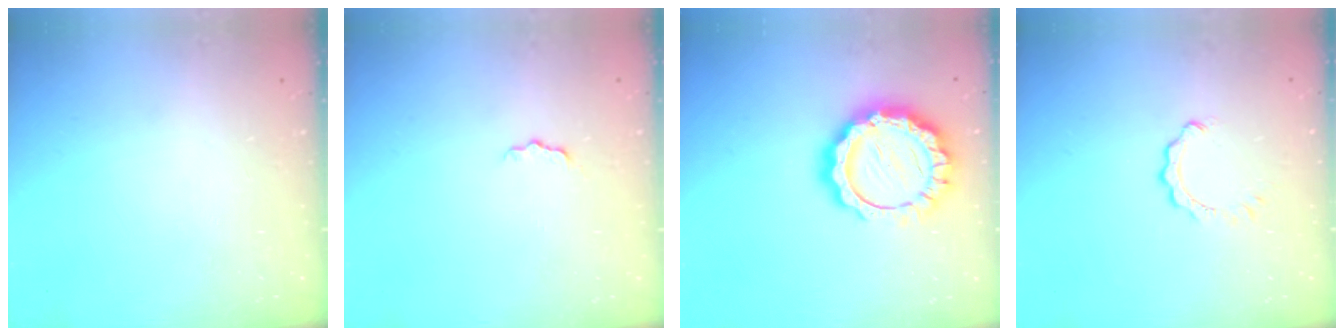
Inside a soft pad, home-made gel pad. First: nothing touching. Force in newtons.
{"total": 3.0, "press": 3.0, "slide": 0.1}
{"total": 15.8, "press": 15.7, "slide": 1.3}
{"total": 1.0, "press": 1.0, "slide": 0.2}